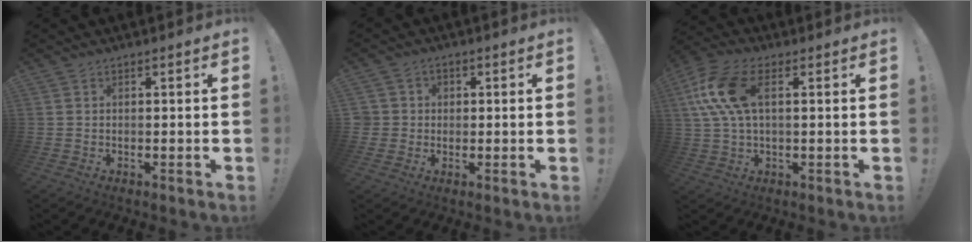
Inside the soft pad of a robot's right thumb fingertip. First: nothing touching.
{"total": 3.8, "force": [0.2, 3.7, 0.5], "torque": [-0.007, 0.004, 0.006]}
{"total": 13.7, "force": [3.1, 7.0, 11.4], "torque": [-0.240, 0.007, 0.062]}